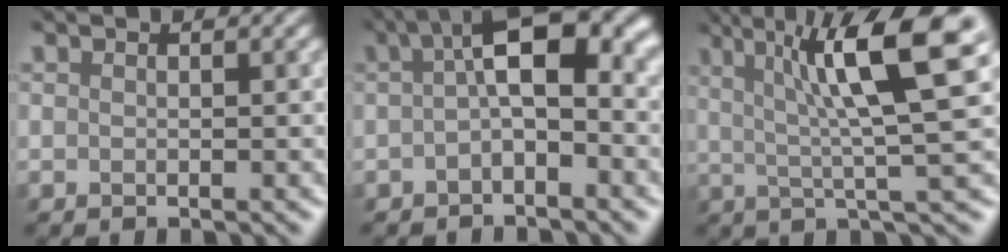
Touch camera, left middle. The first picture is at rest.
{"total": 6.3, "force": [0.4, 2.4, 5.8], "torque": [-0.090, 0.021, -0.005]}
{"total": 11.1, "force": [3.4, 2.2, 10.3], "torque": [-0.148, 0.014, 0.051]}